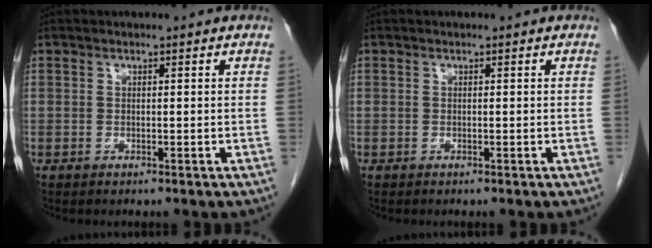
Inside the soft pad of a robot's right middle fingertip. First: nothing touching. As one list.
[{"total": 0.0}]